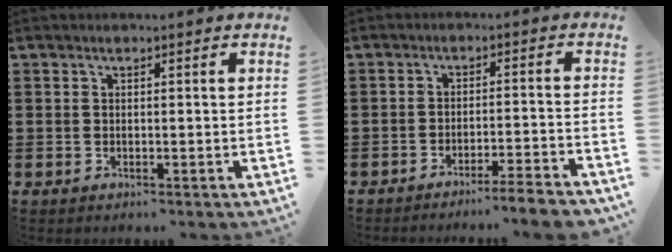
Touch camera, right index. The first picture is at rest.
{"total": 4.0, "force": [-3.6, -0.5, 1.5], "torque": [-0.025, -0.010, -0.072]}